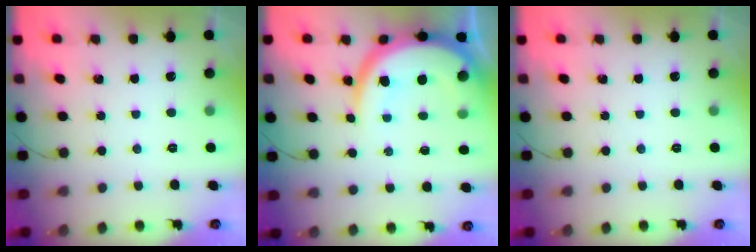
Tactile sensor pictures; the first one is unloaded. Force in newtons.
{"total": 13.7, "press": 13.6, "slide": 1.4}
{"total": 0.0}